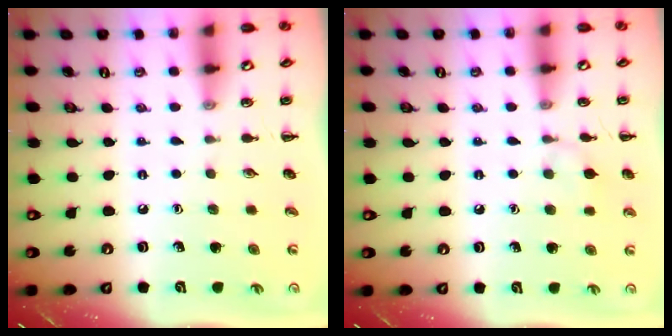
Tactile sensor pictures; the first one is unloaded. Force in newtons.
{"total": 6.3, "press": 6.0, "slide": 1.8}